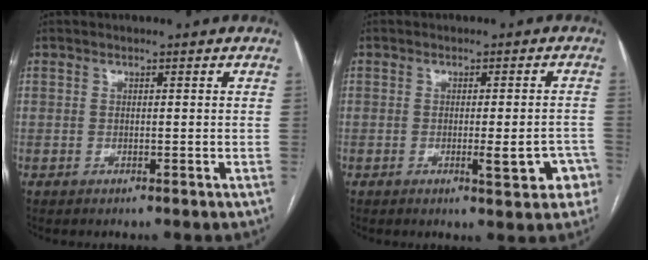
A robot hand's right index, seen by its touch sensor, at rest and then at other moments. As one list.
[{"total": 5.6, "force": [-2.2, 1.3, 4.9], "torque": [-0.055, 0.005, -0.023]}]